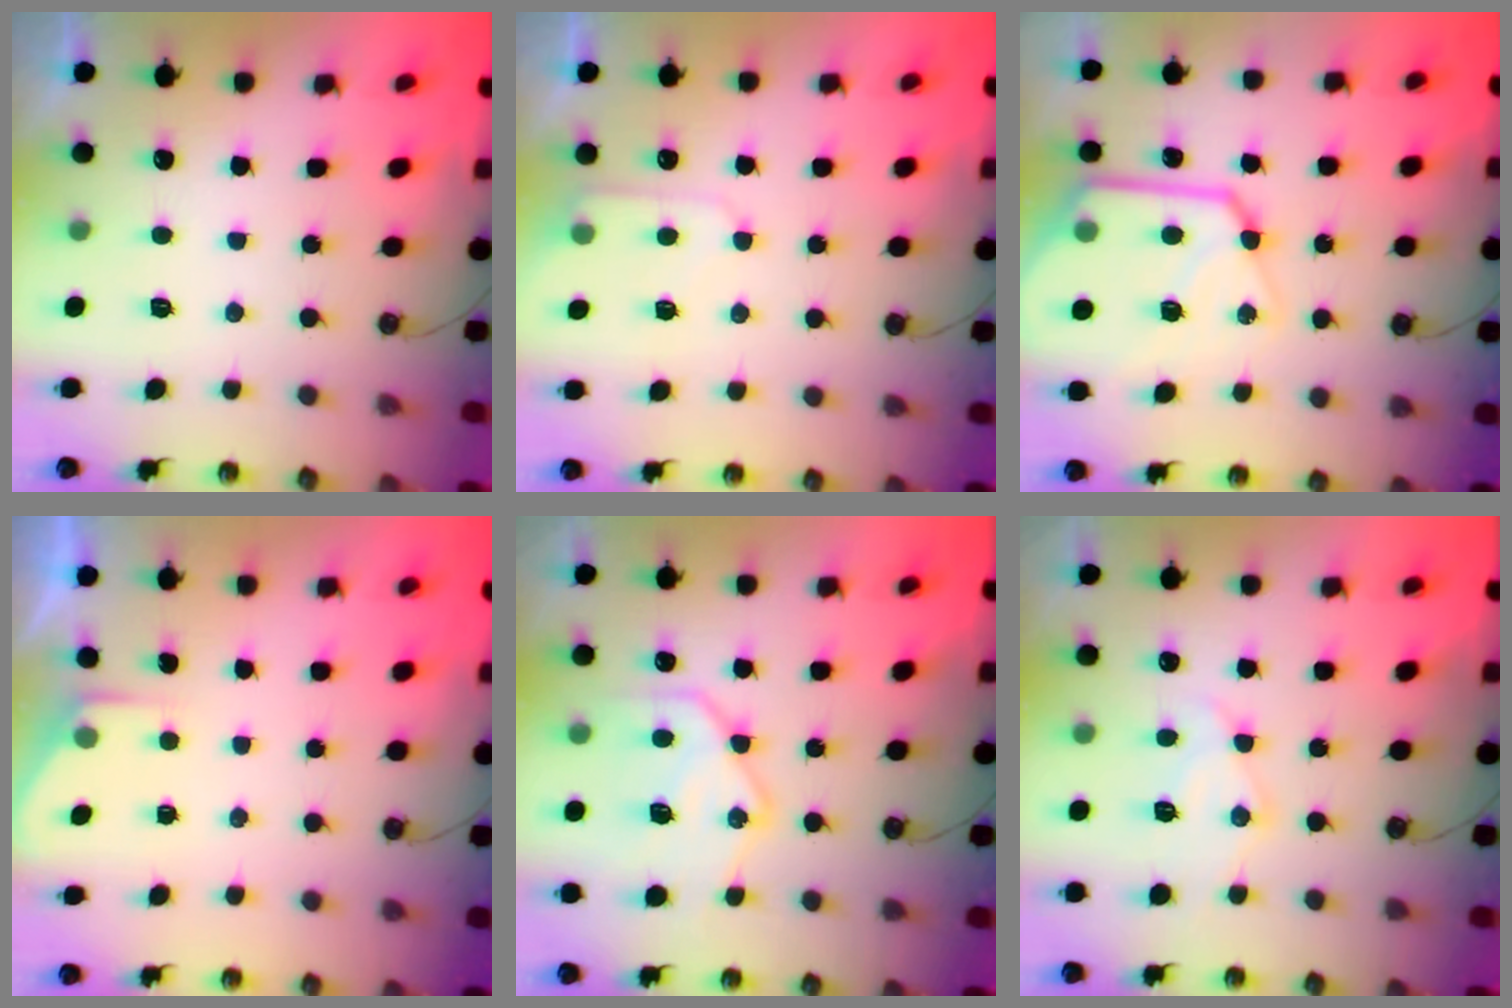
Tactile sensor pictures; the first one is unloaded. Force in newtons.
{"total": 5.4, "press": 5.4, "slide": 0.6}
{"total": 18.9, "press": 18.8, "slide": 2.0}
{"total": 2.4, "press": 2.4, "slide": 0.4}
{"total": 17.0, "press": 16.9, "slide": 1.2}
{"total": 11.6, "press": 11.6, "slide": 0.8}